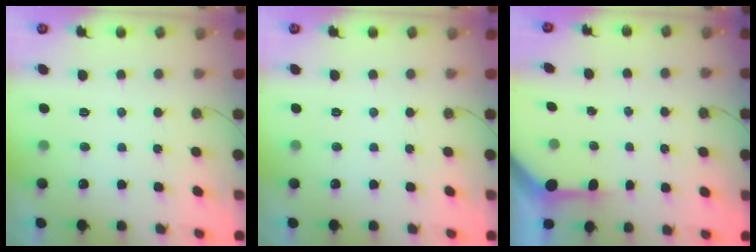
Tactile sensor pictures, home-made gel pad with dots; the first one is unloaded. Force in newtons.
{"total": 0.0}
{"total": 3.1, "press": 3.1, "slide": 0.2}